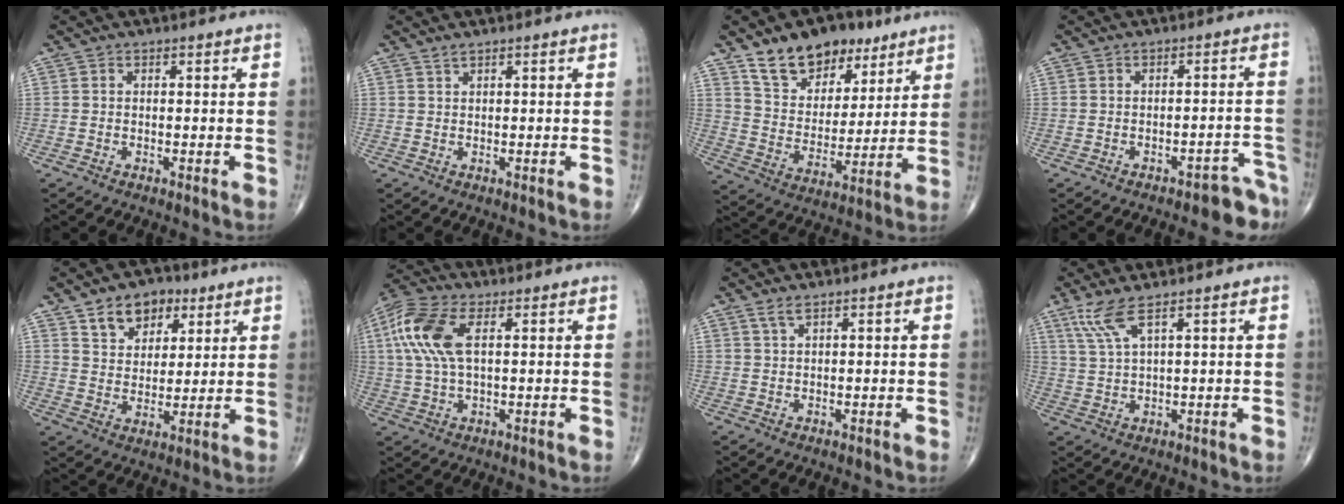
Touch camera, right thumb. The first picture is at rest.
{"total": 0.8, "force": [0.7, 0.0, 0.3], "torque": [-0.008, 0.000, 0.016]}
{"total": 15.7, "force": [10.4, 9.2, 7.3], "torque": [-0.077, -0.052, 0.184]}
{"total": 6.0, "force": [-5.0, 2.5, 2.1], "torque": [-0.002, 0.058, -0.060]}
{"total": 9.6, "force": [5.5, 6.4, 4.6], "torque": [-0.043, -0.027, 0.094]}
{"total": 11.8, "force": [3.1, 5.6, 9.9], "torque": [-0.235, 0.015, 0.061]}
{"total": 1.7, "force": [1.2, 0.3, 1.1], "torque": [-0.025, 0.002, 0.029]}
{"total": 5.5, "force": [3.4, 0.7, 4.2], "torque": [-0.104, -0.010, 0.081]}